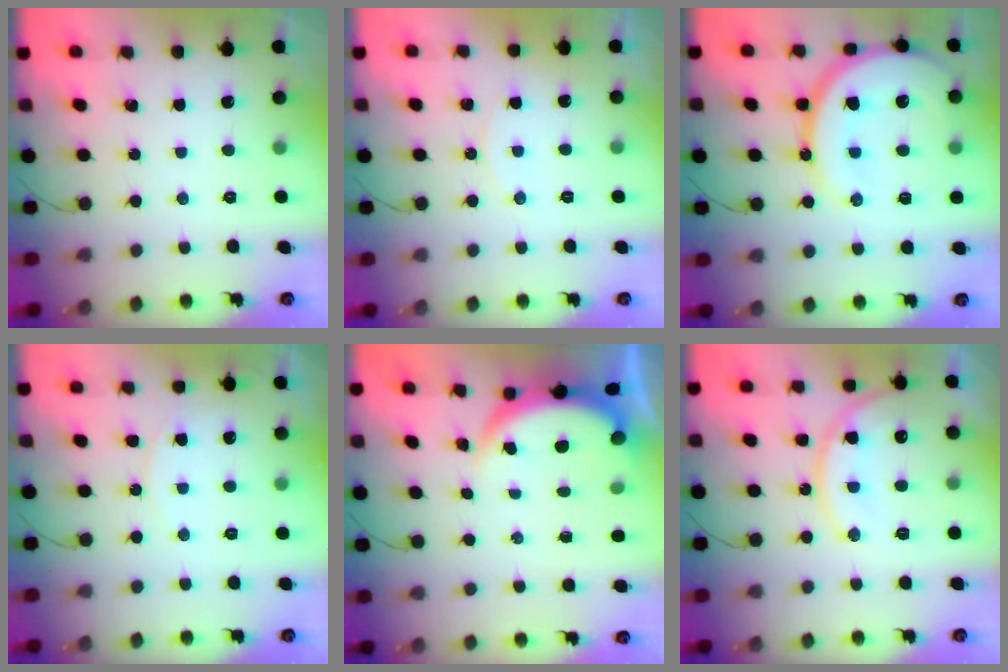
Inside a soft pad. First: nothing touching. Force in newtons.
{"total": 3.6, "press": 3.6, "slide": 0.4}
{"total": 16.9, "press": 16.8, "slide": 1.8}
{"total": 5.2, "press": 5.1, "slide": 0.6}
{"total": 3.7, "press": 3.7, "slide": 0.1}
{"total": 13.6, "press": 13.5, "slide": 1.5}